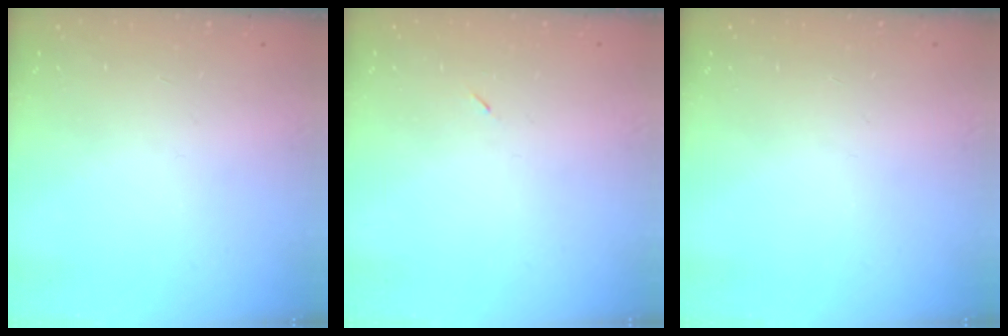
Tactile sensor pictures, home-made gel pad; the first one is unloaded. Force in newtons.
{"total": 2.6, "press": 2.3, "slide": 1.2}
{"total": 0.0}